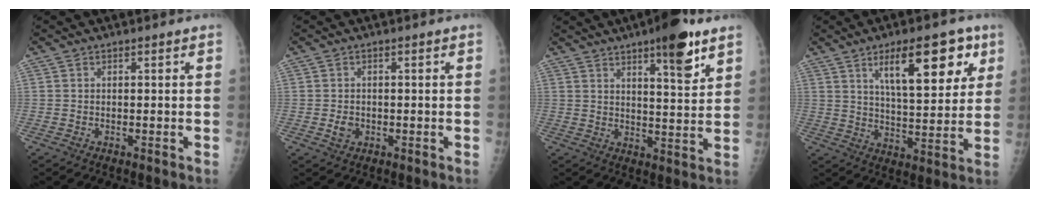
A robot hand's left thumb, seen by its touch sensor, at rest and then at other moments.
{"total": 2.2, "force": [-0.6, 1.8, 1.1], "torque": [-0.010, 0.002, -0.006]}
{"total": 10.7, "force": [6.6, 2.6, 8.1], "torque": [-0.098, -0.037, 0.092]}
{"total": 15.8, "force": [7.6, 6.0, 12.5], "torque": [-0.149, -0.030, 0.119]}